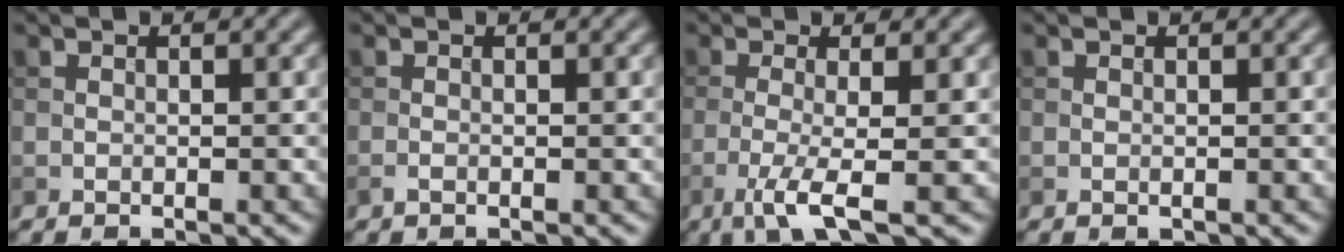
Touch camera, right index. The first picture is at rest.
{"total": 0.6, "force": [-0.3, 0.2, 0.4], "torque": [-0.012, -0.002, -0.007]}
{"total": 4.1, "force": [-1.6, 0.7, 3.8], "torque": [-0.071, -0.005, -0.036]}
{"total": 0.0}